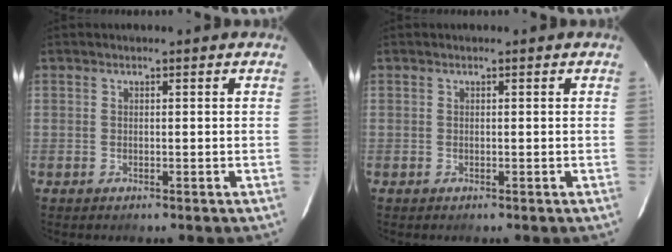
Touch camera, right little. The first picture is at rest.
{"total": 0.0}